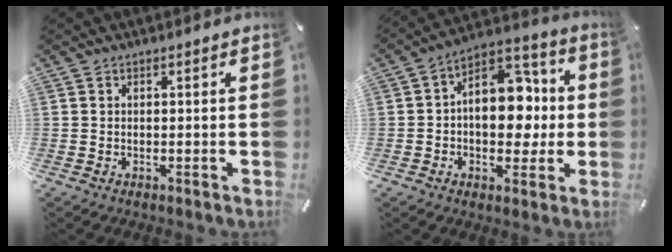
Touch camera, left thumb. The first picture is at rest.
{"total": 14.2, "force": [0.0, 10.3, 9.8], "torque": [-0.120, -0.005, 0.001]}